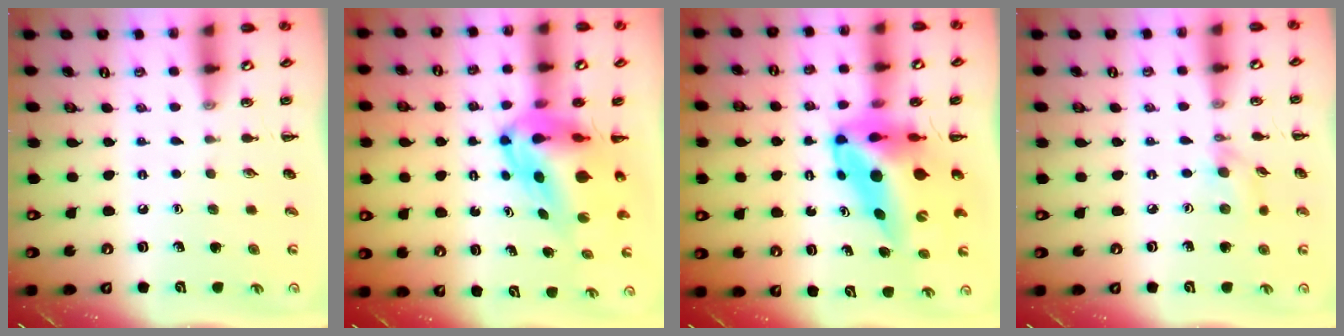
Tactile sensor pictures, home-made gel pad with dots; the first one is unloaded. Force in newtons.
{"total": 9.0, "press": 8.6, "slide": 2.7}
{"total": 11.1, "press": 10.6, "slide": 3.4}
{"total": 3.8, "press": 3.7, "slide": 1.1}